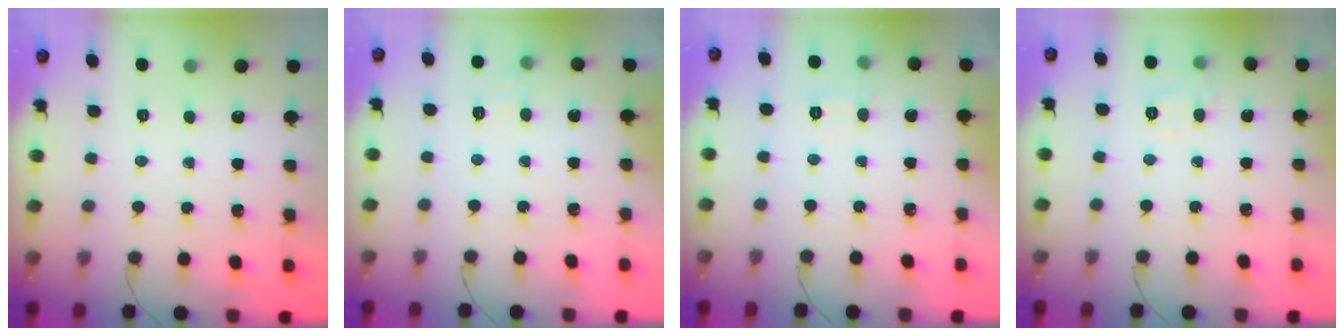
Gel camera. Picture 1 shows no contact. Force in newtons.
{"total": 6.1, "press": 5.9, "slide": 1.6}
{"total": 6.5, "press": 6.4, "slide": 1.4}
{"total": 6.2, "press": 6.0, "slide": 1.4}